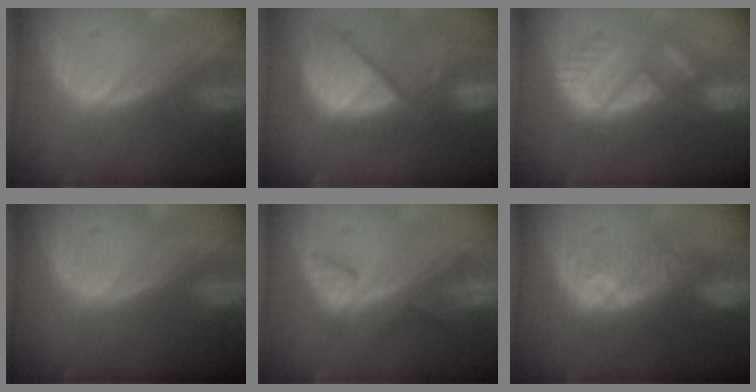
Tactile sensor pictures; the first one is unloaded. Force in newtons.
{"total": 12.5, "press": 10.7, "slide": 6.5}
{"total": 8.8, "press": 7.9, "slide": 3.9}
{"total": 0.0}
{"total": 4.2, "press": 4.1, "slide": 1.3}
{"total": 8.2, "press": 7.4, "slide": 3.6}